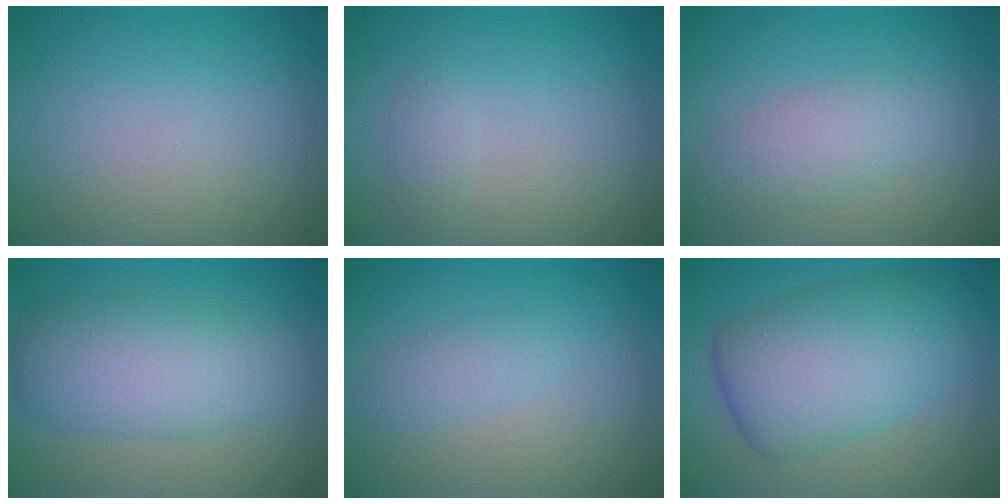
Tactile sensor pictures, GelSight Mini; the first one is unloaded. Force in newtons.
{"total": 0.9, "press": 0.9, "slide": 0.0}
{"total": 3.2, "press": 3.2, "slide": 0.2}
{"total": 7.3, "press": 7.3, "slide": 0.2}
{"total": 1.7, "press": 1.7, "slide": 0.0}
{"total": 8.8, "press": 8.8, "slide": 0.2}